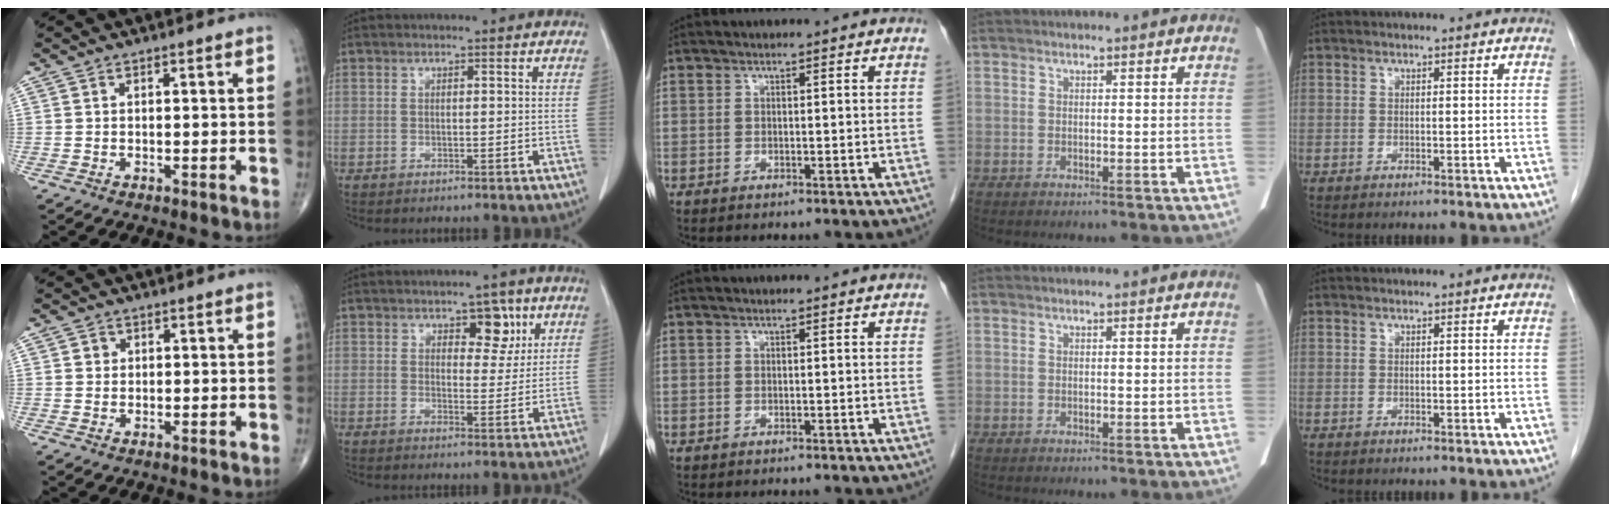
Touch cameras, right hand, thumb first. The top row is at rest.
{"thumb": {"total": 1.5, "force": [0.4, 1.4, 0.4], "torque": [0.000, 0.000, 0.003]}, "index": {"total": 5.2, "force": [2.7, 2.8, 3.4], "torque": [-0.037, 0.004, 0.037]}, "middle": {"total": 1.0, "force": [-1.0, 0.2, 0.2], "torque": [-0.008, -0.002, -0.014]}}